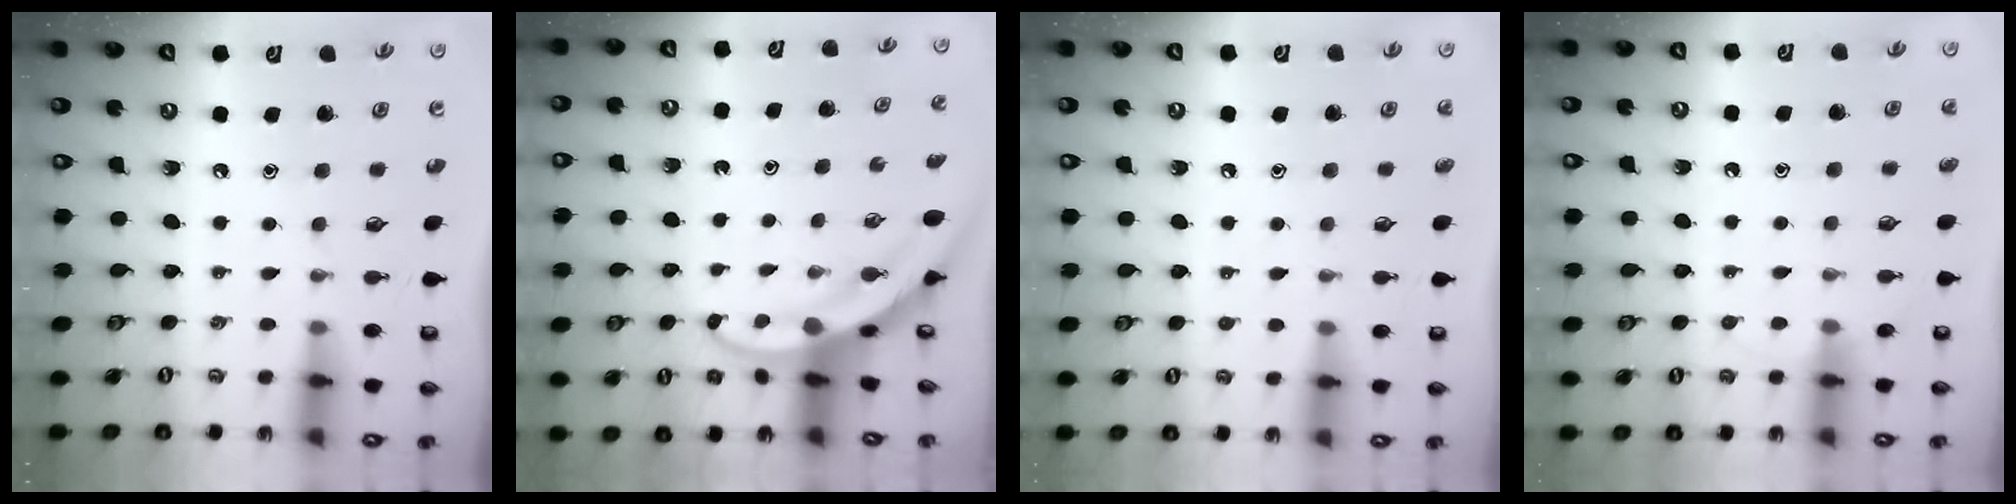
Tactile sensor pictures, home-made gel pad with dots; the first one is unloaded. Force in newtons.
{"total": 3.3, "press": 3.3, "slide": 0.3}
{"total": 2.5, "press": 2.4, "slide": 0.3}
{"total": 2.7, "press": 2.7, "slide": 0.3}